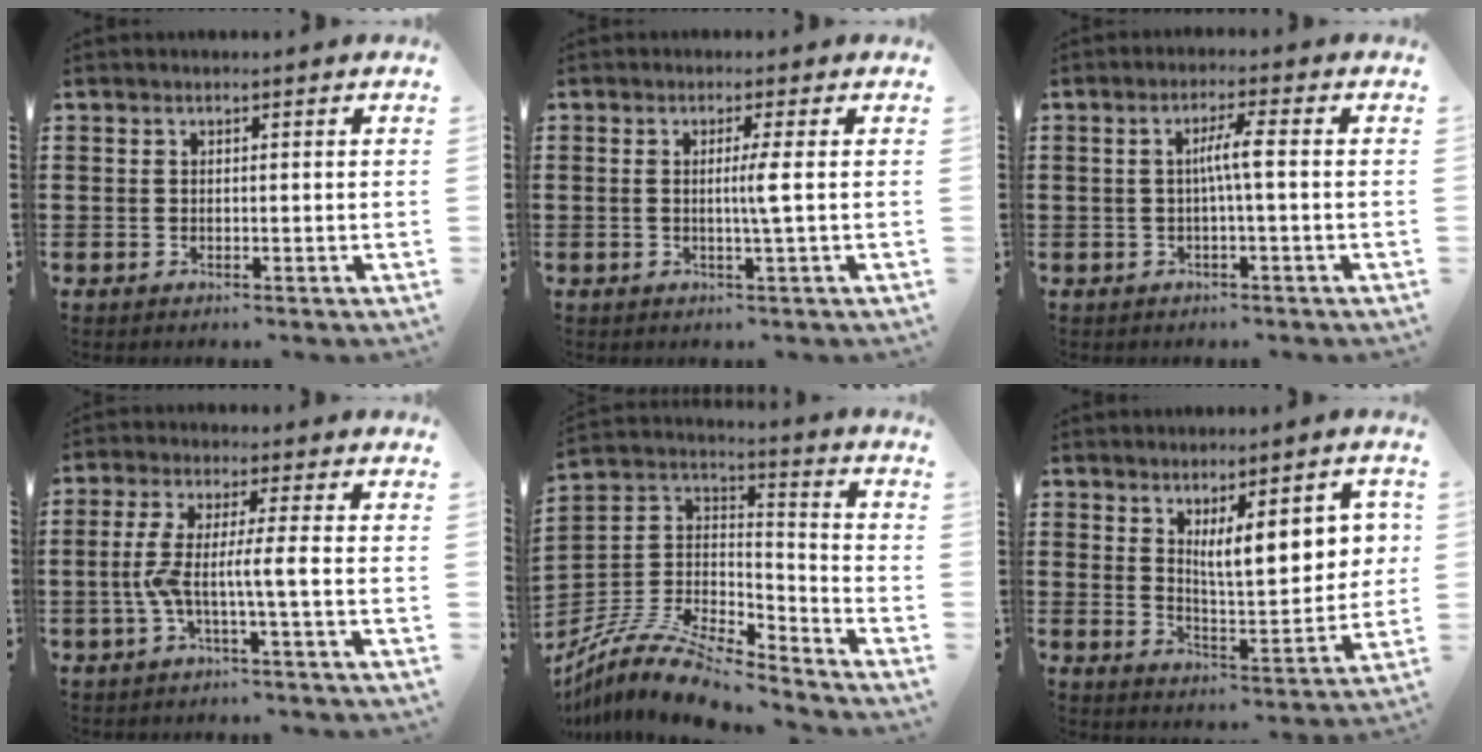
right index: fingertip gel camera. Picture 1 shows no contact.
{"total": 2.8, "force": [0.0, -0.7, 2.7], "torque": [-0.050, -0.011, -0.005]}
{"total": 3.6, "force": [-0.2, 0.0, 3.6], "torque": [-0.068, 0.000, -0.009]}
{"total": 6.1, "force": [-1.5, -0.1, 5.9], "torque": [-0.129, -0.010, -0.038]}
{"total": 10.5, "force": [-9.0, 2.8, 4.6], "torque": [-0.099, 0.018, -0.180]}
{"total": 9.4, "force": [3.6, 3.1, 8.1], "torque": [-0.136, -0.002, 0.058]}